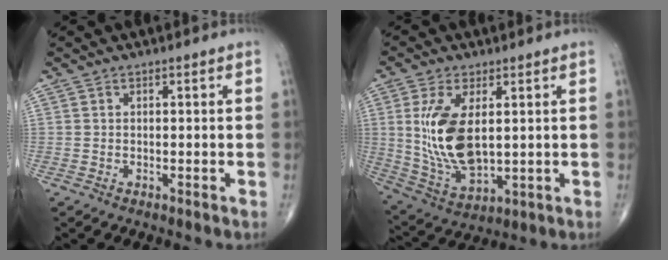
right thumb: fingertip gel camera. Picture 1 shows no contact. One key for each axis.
{"total": 14.0, "fx": 2.2, "fy": 6.9, "fz": 12.0, "tx": -0.236, "ty": -0.018, "tz": 0.058}